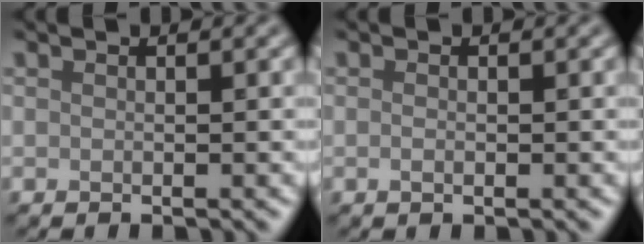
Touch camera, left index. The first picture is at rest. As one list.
[{"total": 0.7, "force": [-0.1, 0.3, 0.6], "torque": [-0.013, -0.003, -0.002]}]